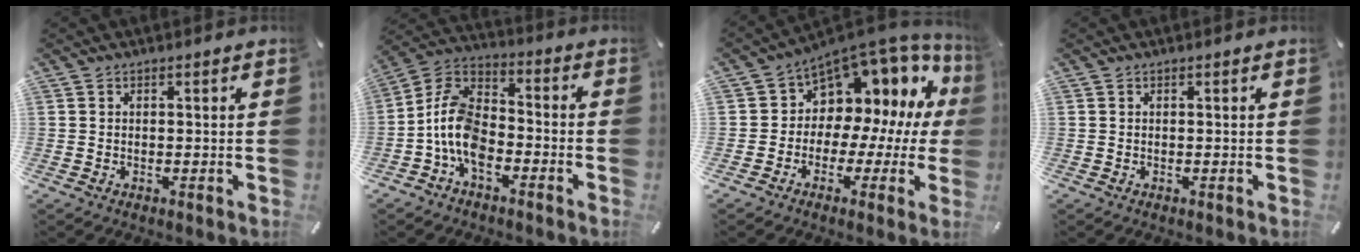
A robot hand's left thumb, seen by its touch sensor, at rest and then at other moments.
{"total": 11.0, "force": [-5.2, 6.7, 6.9], "torque": [-0.161, 0.014, -0.105]}
{"total": 9.0, "force": [4.4, 7.2, 3.0], "torque": [-0.055, -0.066, 0.078]}
{"total": 0.0}